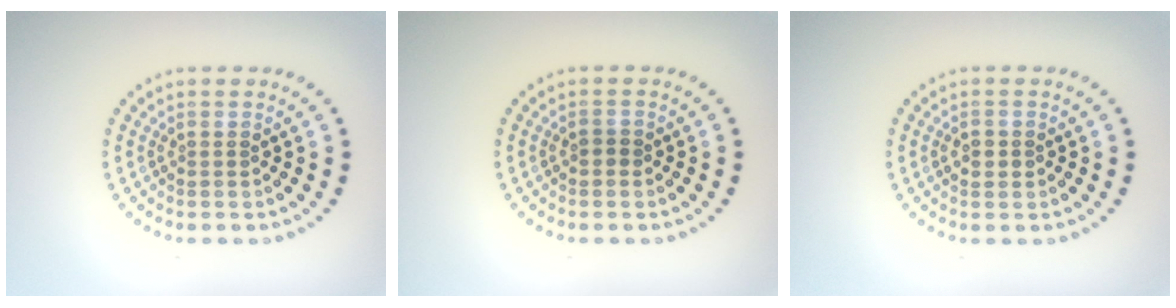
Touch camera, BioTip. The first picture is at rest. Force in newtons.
{"total": 0.8, "press": 0.7, "slide": 0.1}
{"total": 1.0, "press": 0.9, "slide": 0.2}